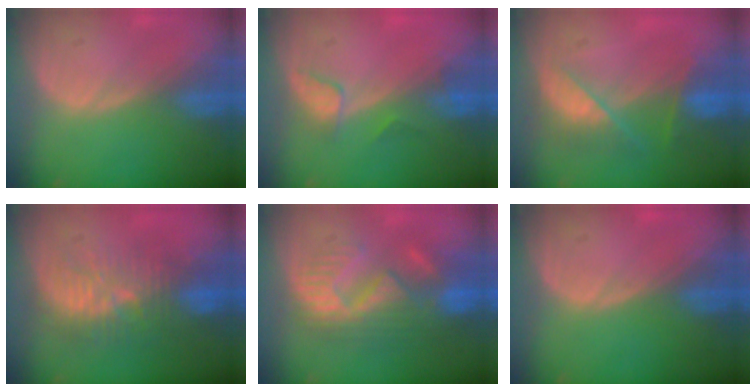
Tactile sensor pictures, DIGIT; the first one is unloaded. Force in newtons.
{"total": 2.8, "press": 2.7, "slide": 0.4}
{"total": 7.3, "press": 6.5, "slide": 3.2}
{"total": 9.6, "press": 9.2, "slide": 2.8}
{"total": 10.9, "press": 9.6, "slide": 5.1}
{"total": 0.0}